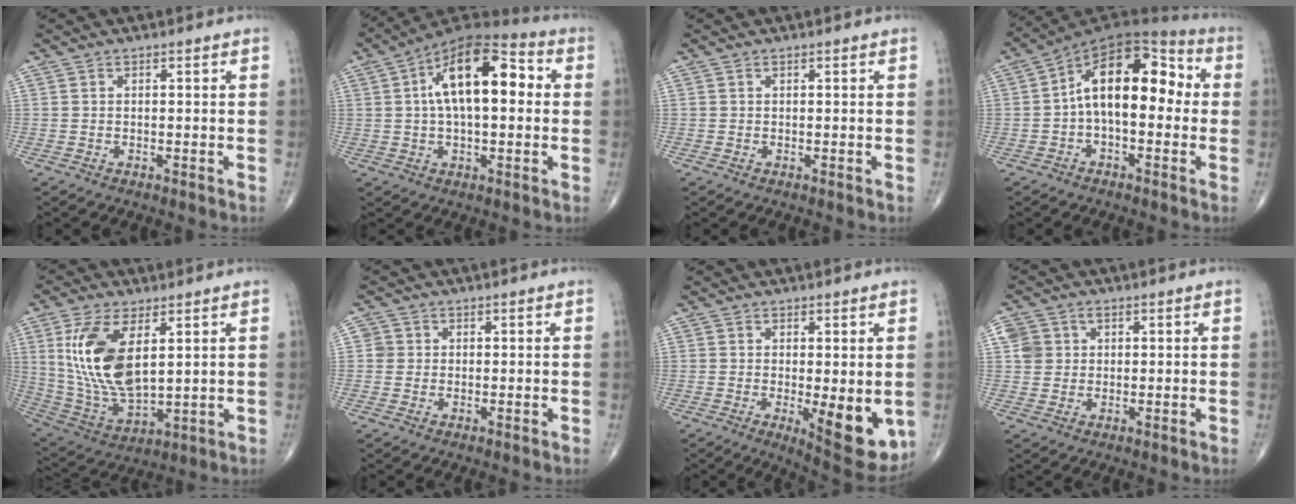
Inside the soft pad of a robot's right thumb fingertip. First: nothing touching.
{"total": 17.5, "force": [3.0, 8.3, 15.2], "torque": [-0.232, 0.033, 0.039]}
{"total": 0.0}
{"total": 16.3, "force": [0.5, 8.8, 13.7], "torque": [-0.186, 0.048, -0.005]}
{"total": 16.5, "force": [4.4, 7.7, 13.9], "torque": [-0.276, -0.024, 0.101]}
{"total": 1.9, "force": [0.1, 1.8, 0.1], "torque": [0.011, 0.005, -0.002]}
{"total": 10.3, "force": [-1.7, 3.6, 9.5], "torque": [-0.114, -0.026, -0.012]}
{"total": 4.2, "force": [1.0, 3.7, 1.6], "torque": [-0.017, 0.003, 0.017]}